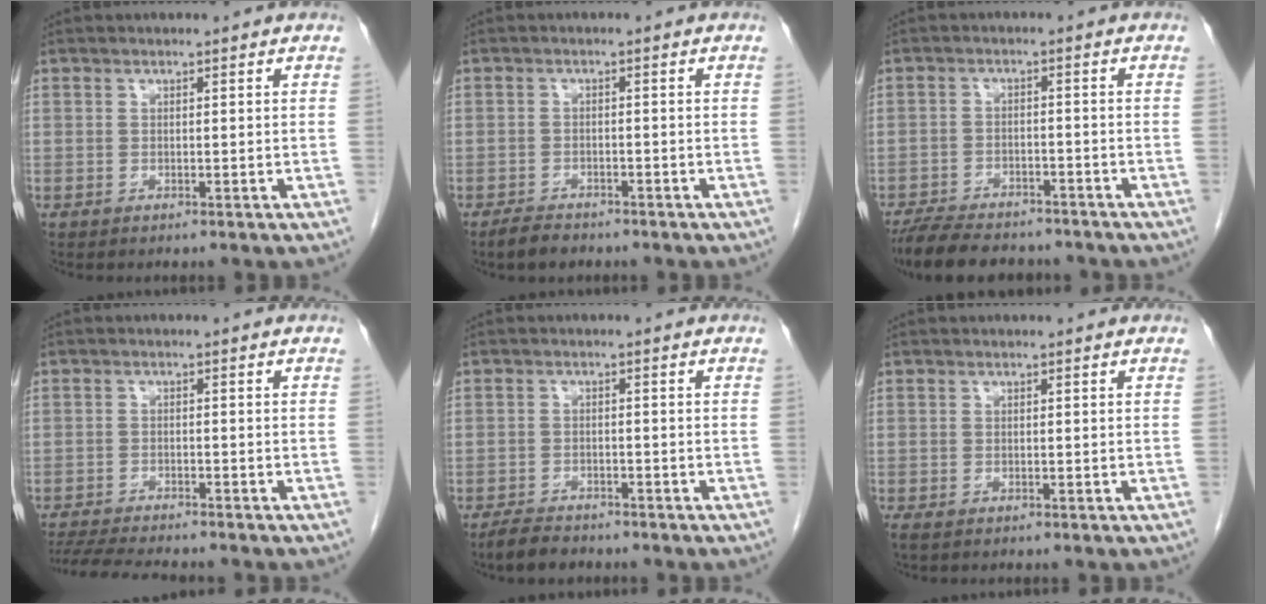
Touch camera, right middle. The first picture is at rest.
{"total": 3.1, "force": [-2.6, 1.2, 1.1], "torque": [-0.024, -0.001, -0.041]}
{"total": 12.1, "force": [-10.4, 3.8, 4.9], "torque": [-0.088, -0.003, -0.155]}
{"total": 9.4, "force": [-8.5, 0.9, 3.9], "torque": [-0.063, -0.015, -0.133]}
{"total": 4.0, "force": [-3.5, 1.4, 1.3], "torque": [-0.028, -0.004, -0.060]}
{"total": 1.3, "force": [-1.0, 0.6, 0.7], "torque": [-0.015, -0.004, -0.013]}